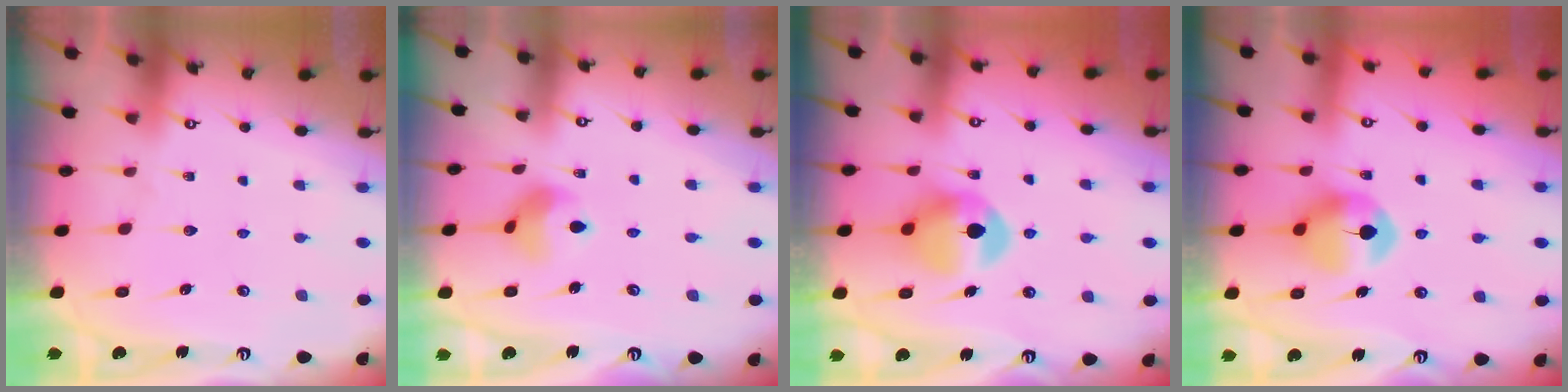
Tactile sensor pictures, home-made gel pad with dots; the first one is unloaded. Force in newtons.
{"total": 6.5, "press": 6.5, "slide": 0.6}
{"total": 10.2, "press": 10.2, "slide": 0.6}
{"total": 7.9, "press": 7.9, "slide": 0.2}